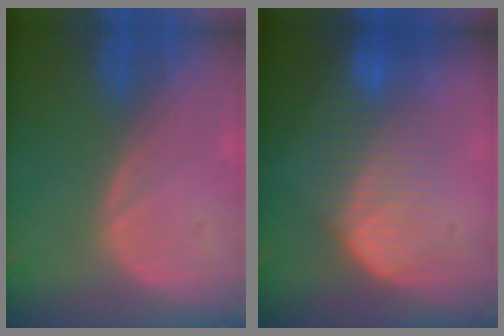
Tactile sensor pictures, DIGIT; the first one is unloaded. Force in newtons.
{"total": 6.8, "press": 6.7, "slide": 1.4}